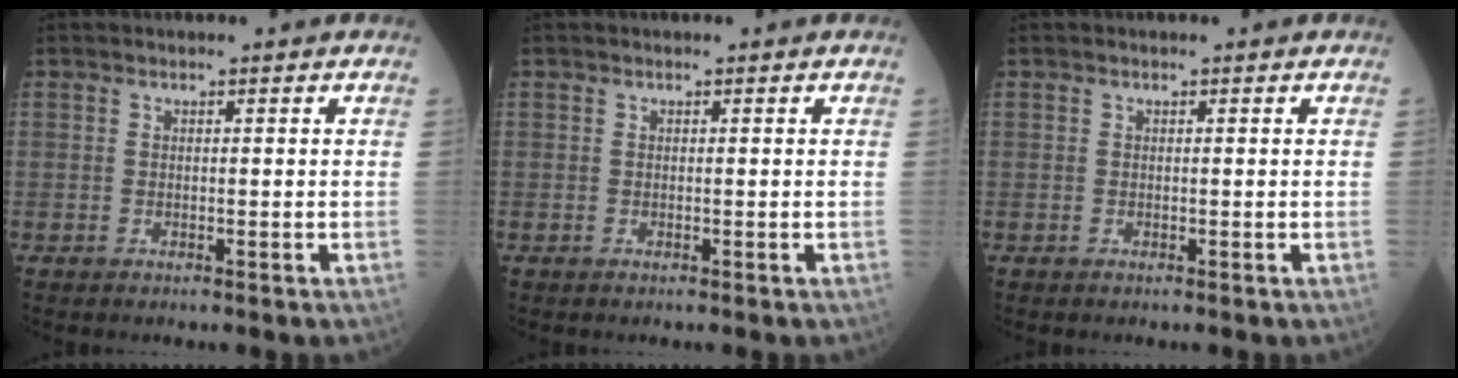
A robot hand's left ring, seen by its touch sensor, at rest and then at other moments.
{"total": 0.0}
{"total": 0.0}